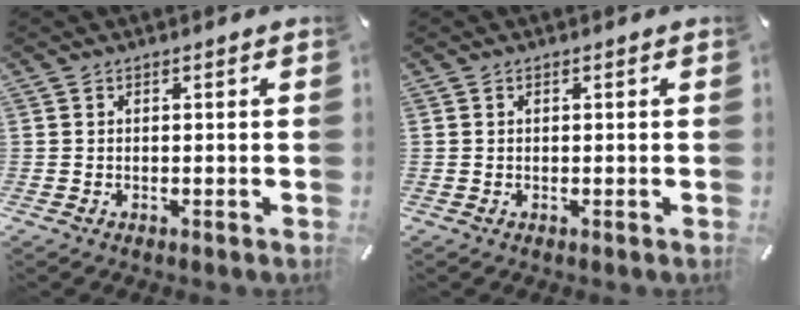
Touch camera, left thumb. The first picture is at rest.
{"total": 0.0}